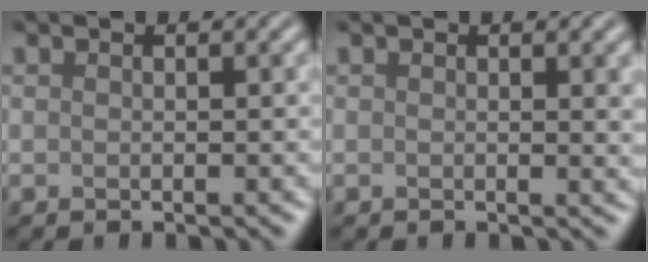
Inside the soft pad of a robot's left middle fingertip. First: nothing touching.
{"total": 1.9, "force": [0.4, 0.6, 1.8], "torque": [-0.013, 0.001, 0.002]}